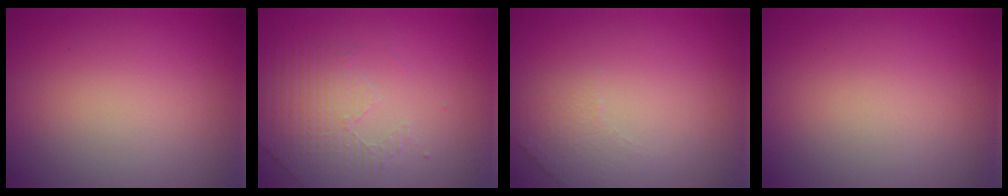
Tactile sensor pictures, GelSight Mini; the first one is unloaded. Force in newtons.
{"total": 2.1, "press": 1.8, "slide": 1.0}
{"total": 1.3, "press": 0.8, "slide": 1.1}
{"total": 0.0}